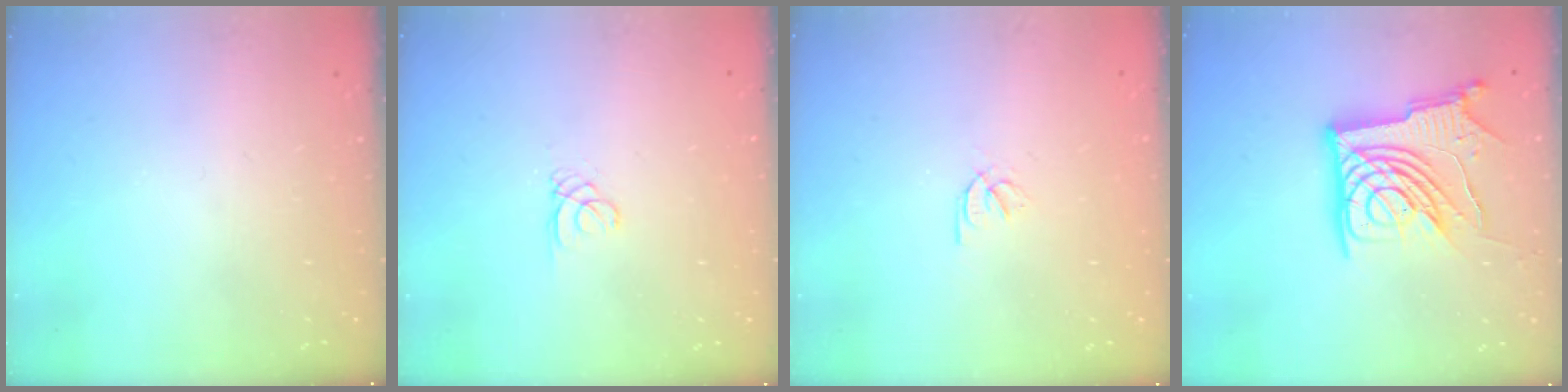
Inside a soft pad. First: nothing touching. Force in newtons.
{"total": 0.6, "press": 0.6, "slide": 0.1}
{"total": 2.2, "press": 2.2, "slide": 0.2}
{"total": 16.7, "press": 16.6, "slide": 2.2}